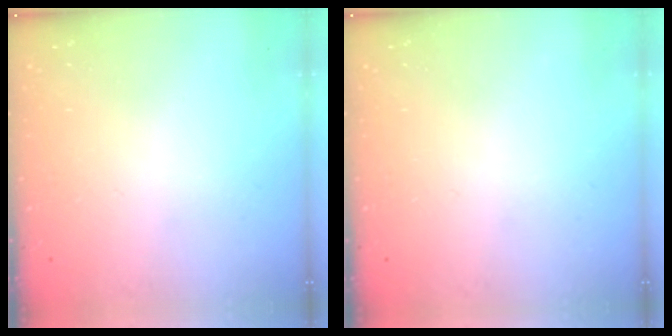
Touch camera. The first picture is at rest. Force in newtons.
{"total": 0.0}